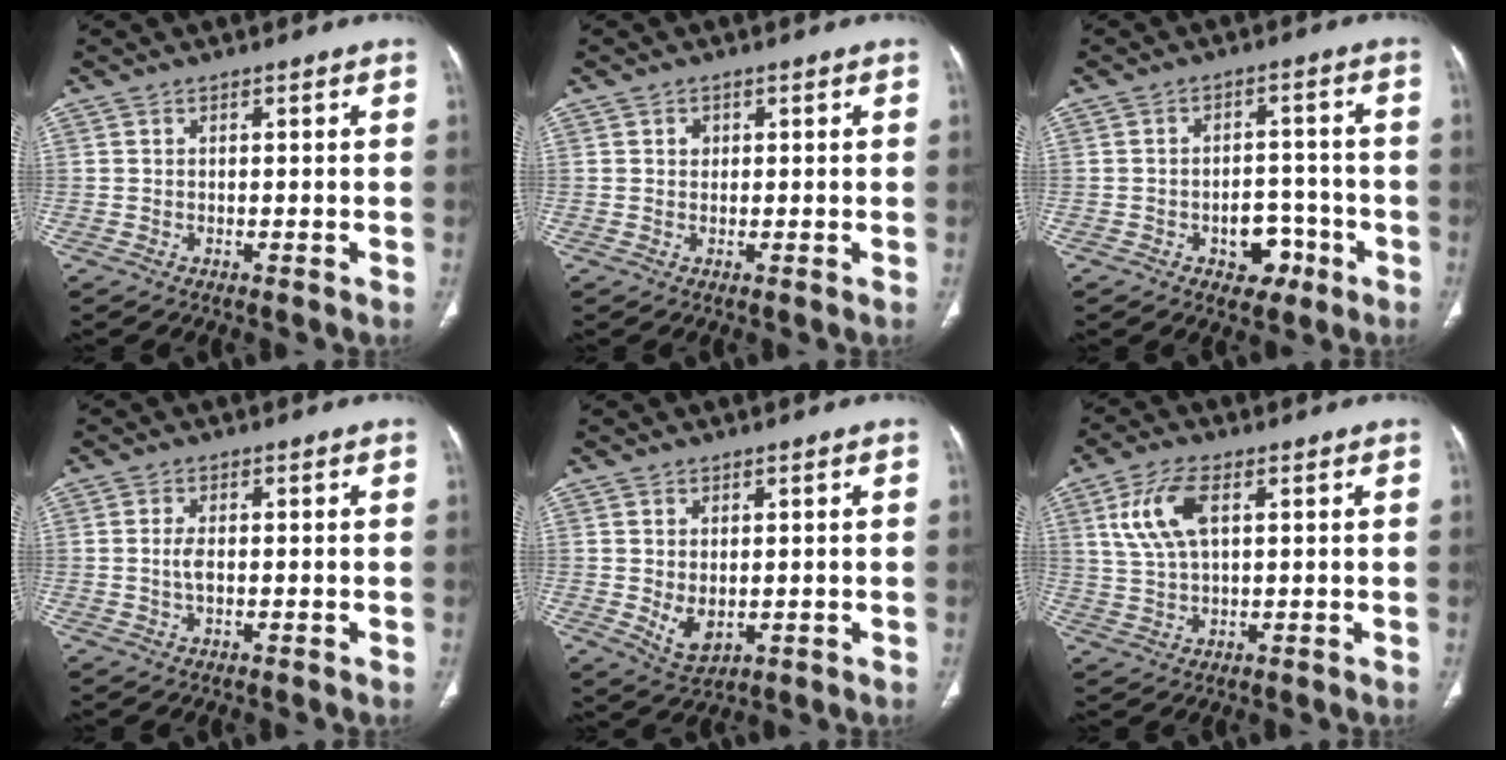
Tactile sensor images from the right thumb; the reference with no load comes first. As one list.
[{"total": 1.3, "force": [0.4, 1.1, 0.5], "torque": [-0.001, 0.001, 0.005]}, {"total": 6.7, "force": [-3.0, 4.7, 3.7], "torque": [-0.022, 0.034, -0.037]}, {"total": 2.5, "force": [-0.1, 1.2, 2.2], "torque": [-0.049, 0.001, -0.002]}, {"total": 5.0, "force": [-0.2, 3.2, 3.9], "torque": [-0.061, -0.012, 0.014]}, {"total": 8.8, "force": [2.8, 4.2, 7.1], "torque": [-0.155, 0.004, 0.060]}]